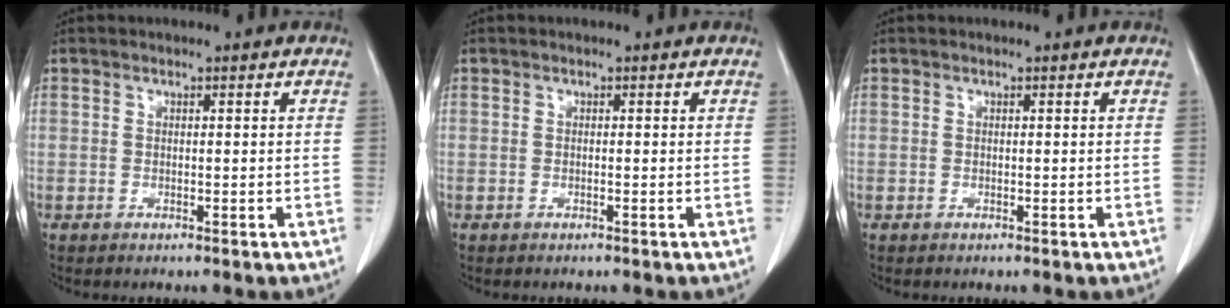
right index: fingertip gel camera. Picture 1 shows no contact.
{"total": 0.0}
{"total": 0.0}